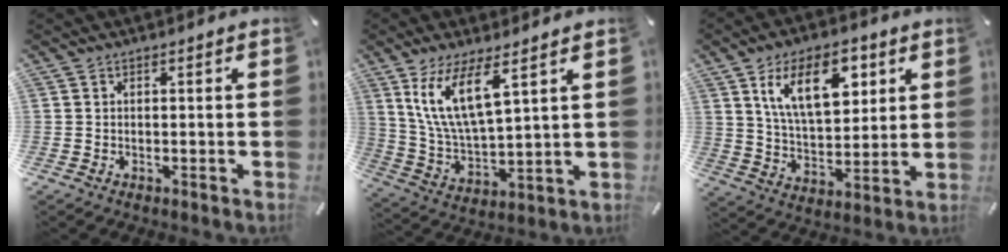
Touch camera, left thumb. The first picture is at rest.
{"total": 12.1, "force": [7.3, 3.9, 8.8], "torque": [-0.210, -0.019, 0.130]}
{"total": 15.7, "force": [7.1, 8.6, 11.0], "torque": [-0.188, -0.010, 0.123]}